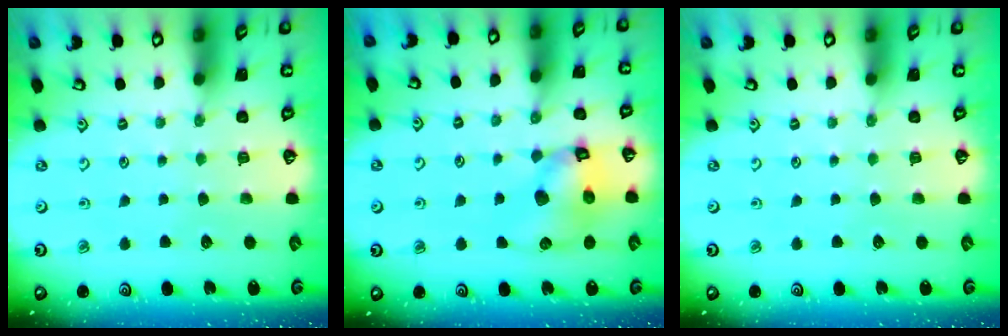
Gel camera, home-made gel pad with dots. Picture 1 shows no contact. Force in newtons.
{"total": 10.9, "press": 10.8, "slide": 1.5}
{"total": 0.0}